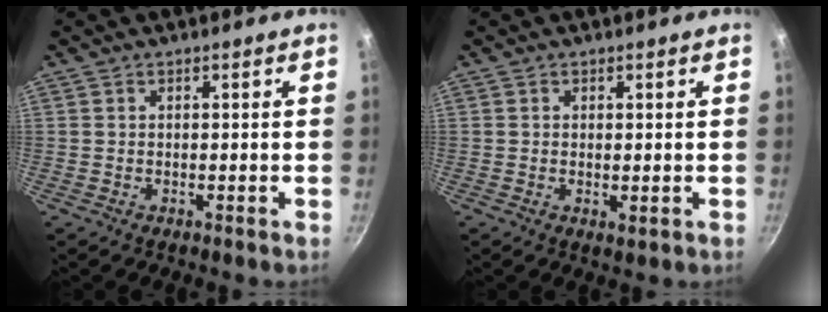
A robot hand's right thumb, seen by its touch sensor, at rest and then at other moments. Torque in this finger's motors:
{"motor_torque": [-0.40, -0.41, -0.17, -0.20, 0.01]}